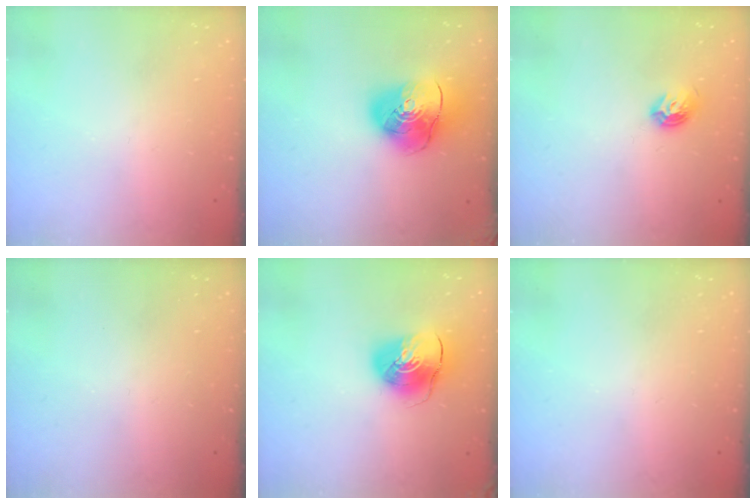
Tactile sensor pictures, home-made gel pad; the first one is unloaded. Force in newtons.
{"total": 15.1, "press": 14.9, "slide": 2.2}
{"total": 7.0, "press": 6.9, "slide": 0.7}
{"total": 0.0}
{"total": 11.3, "press": 11.2, "slide": 1.4}
{"total": 0.0}